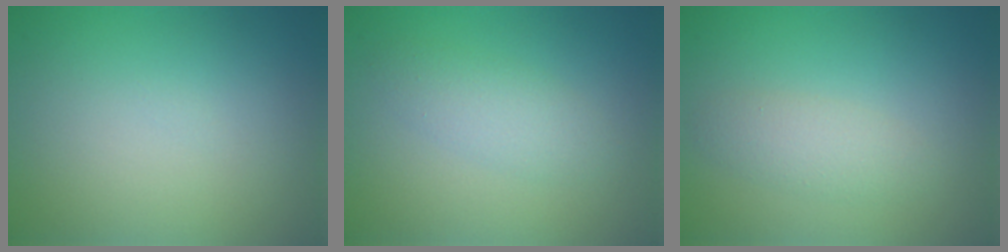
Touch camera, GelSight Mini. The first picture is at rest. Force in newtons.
{"total": 2.3, "press": 2.3, "slide": 0.1}
{"total": 2.0, "press": 2.0, "slide": 0.1}